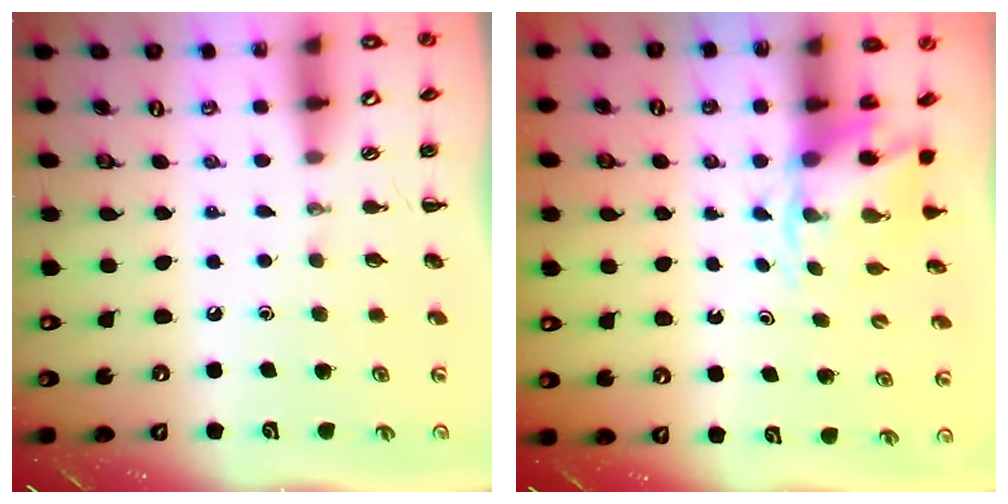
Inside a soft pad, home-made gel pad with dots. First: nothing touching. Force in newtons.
{"total": 5.1, "press": 5.1, "slide": 0.5}